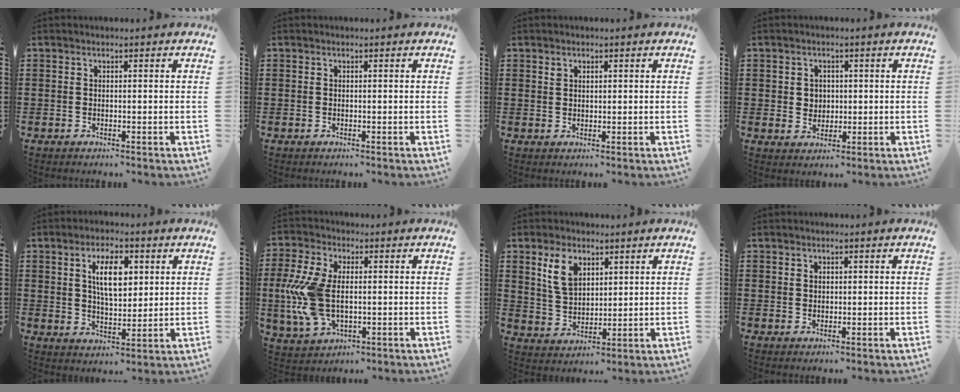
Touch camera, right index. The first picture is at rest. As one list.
[{"total": 0.0}, {"total": 1.0, "force": [0.7, 0.7, 0.4], "torque": [-0.010, 0.004, 0.012]}, {"total": 2.6, "force": [0.6, 2.4, 0.6], "torque": [-0.021, 0.011, 0.008]}, {"total": 7.5, "force": [2.4, 3.4, 6.2], "torque": [-0.108, 0.003, 0.035]}, {"total": 10.7, "force": [-0.3, 6.1, 8.8], "torque": [-0.220, -0.007, -0.010]}, {"total": 6.8, "force": [3.5, 4.2, 4.1], "torque": [-0.089, 0.011, 0.064]}, {"total": 1.1, "force": [0.6, 0.8, 0.3], "torque": [-0.008, 0.003, 0.012]}]